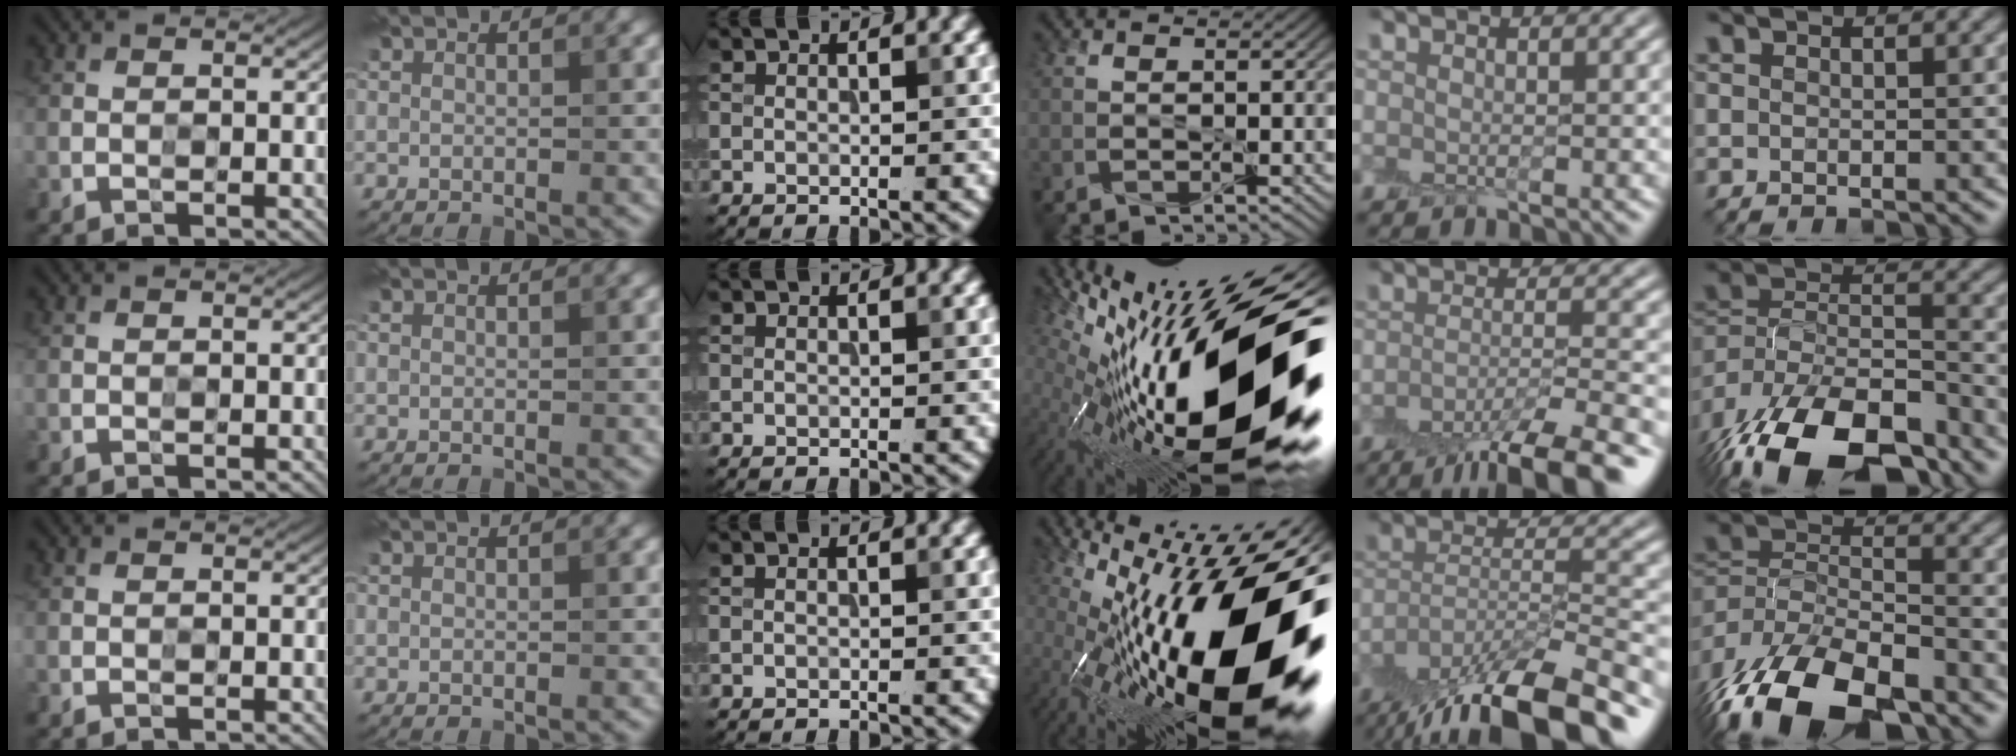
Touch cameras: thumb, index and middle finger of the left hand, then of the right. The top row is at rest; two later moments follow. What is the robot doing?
{"motion": "peel", "object": "plastic wrap"}